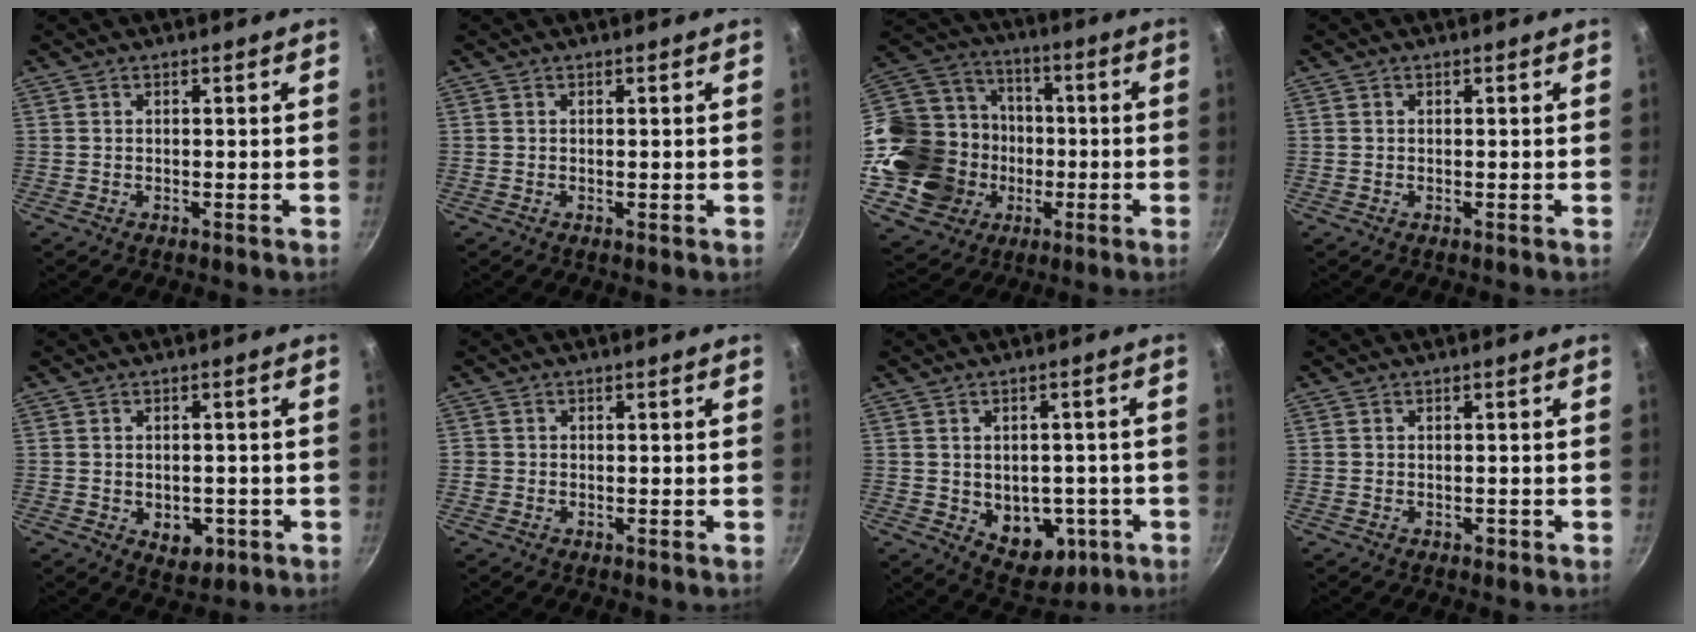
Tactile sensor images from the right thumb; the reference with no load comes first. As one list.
[{"total": 0.0}, {"total": 24.3, "force": [-3.6, 20.8, 11.9], "torque": [-0.226, 0.062, -0.036]}, {"total": 0.0}, {"total": 5.6, "force": [-1.8, 3.9, 3.6], "torque": [-0.031, 0.004, -0.015]}, {"total": 1.1, "force": [-0.3, 1.0, 0.2], "torque": [-0.004, 0.001, -0.007]}, {"total": 10.5, "force": [-2.5, 7.6, 6.8], "torque": [-0.049, 0.000, -0.015]}, {"total": 0.9, "force": [-0.5, 0.7, 0.4], "torque": [-0.003, 0.003, -0.005]}]